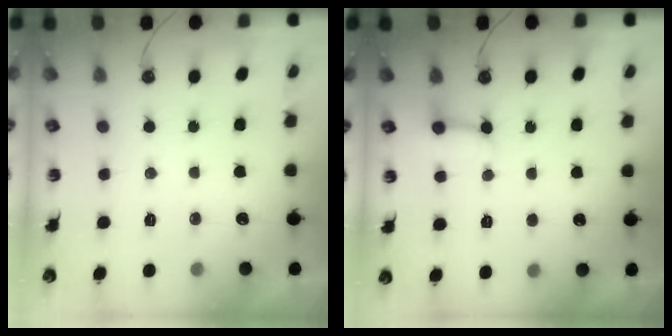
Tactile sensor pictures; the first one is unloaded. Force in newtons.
{"total": 4.1, "press": 4.1, "slide": 0.3}